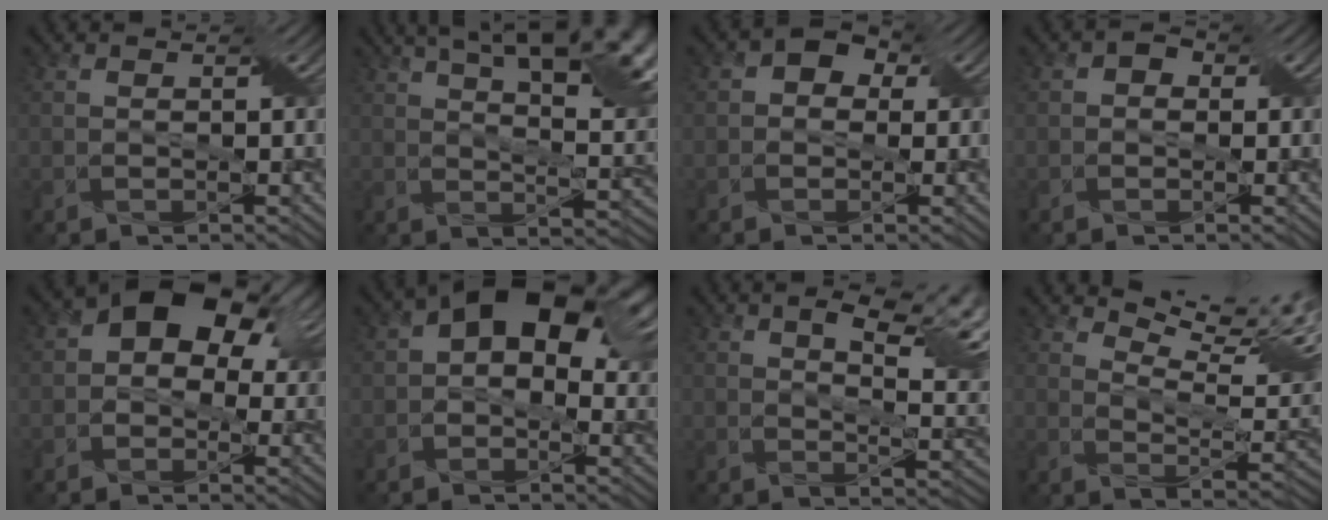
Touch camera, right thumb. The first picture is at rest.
{"total": 16.0, "force": [8.1, 6.1, 12.3], "torque": [-0.183, 0.019, 0.119]}
{"total": 4.0, "force": [0.9, 3.3, 2.0], "torque": [-0.028, 0.012, -0.006]}
{"total": 1.9, "force": [0.0, 1.8, 0.8], "torque": [-0.007, 0.002, -0.009]}
{"total": 10.4, "force": [3.1, 7.2, 6.7], "torque": [-0.104, 0.018, 0.039]}
{"total": 12.6, "force": [3.7, 7.4, 9.4], "torque": [-0.143, 0.005, 0.054]}
{"total": 11.0, "force": [4.8, 4.7, 8.7], "torque": [-0.130, 0.001, 0.070]}
{"total": 12.1, "force": [8.7, 3.4, 7.7], "torque": [-0.141, 0.001, 0.134]}